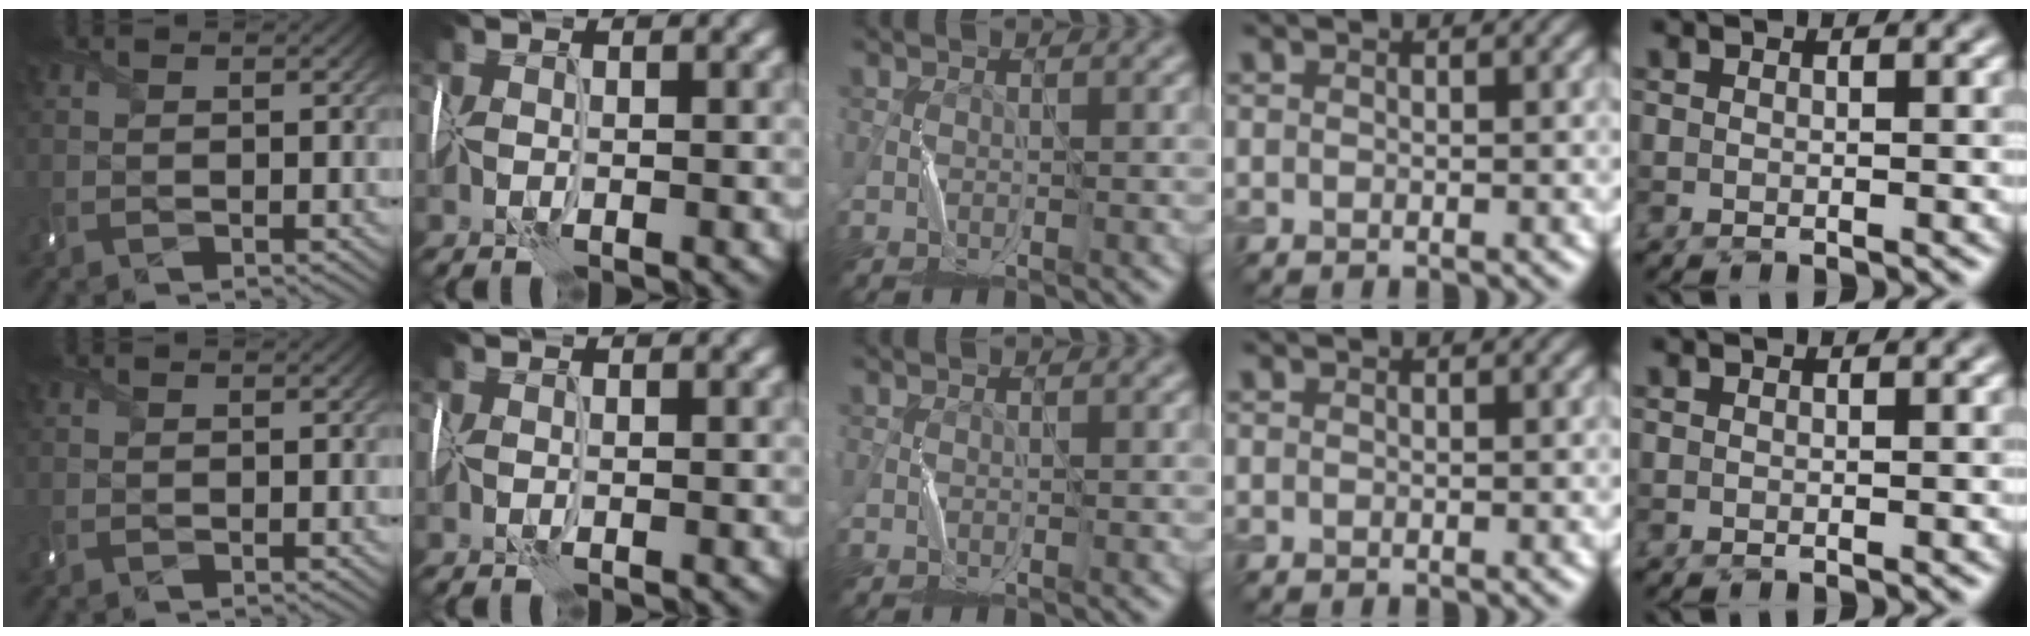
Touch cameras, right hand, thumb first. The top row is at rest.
{}